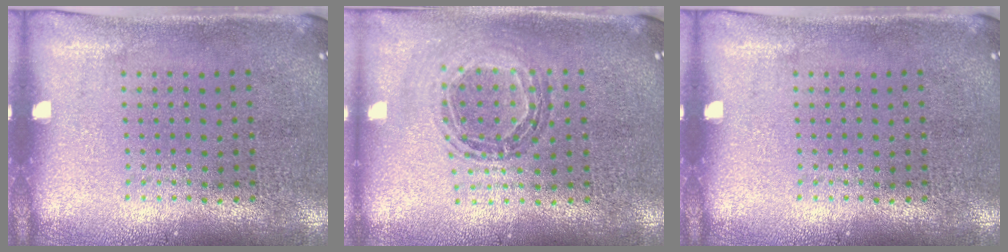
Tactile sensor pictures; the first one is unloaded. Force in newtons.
{"total": 0.8, "press": 0.8, "slide": 0.1}
{"total": 0.0}